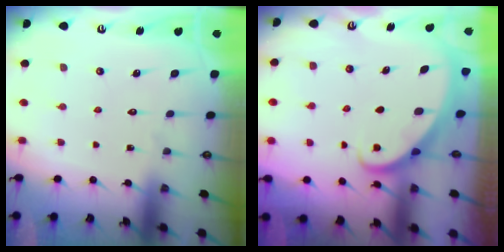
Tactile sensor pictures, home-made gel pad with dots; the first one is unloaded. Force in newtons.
{"total": 2.6, "press": 2.6, "slide": 0.3}